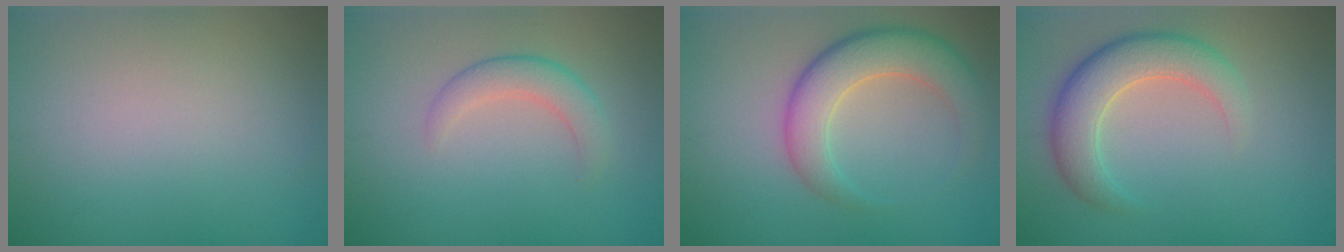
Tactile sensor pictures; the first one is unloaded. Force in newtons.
{"total": 2.1, "press": 2.0, "slide": 0.2}
{"total": 6.0, "press": 6.0, "slide": 0.2}
{"total": 5.4, "press": 5.4, "slide": 0.4}